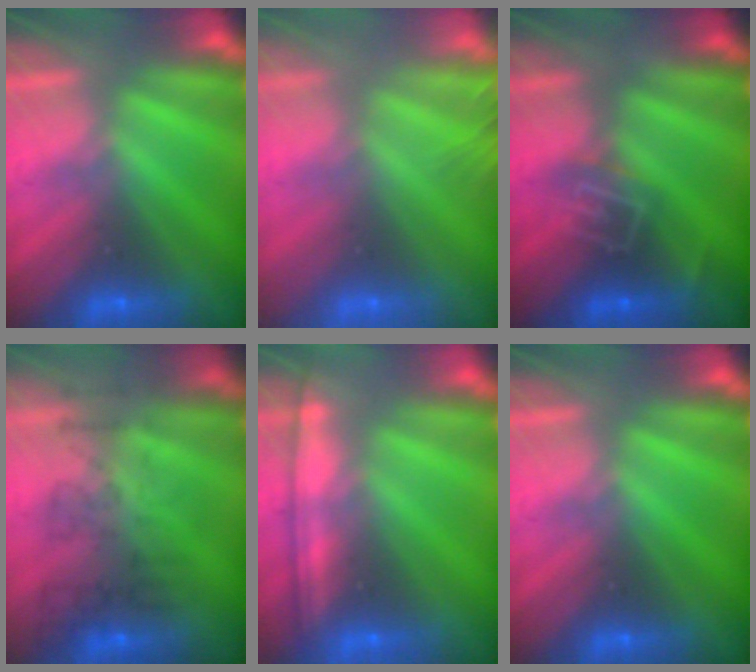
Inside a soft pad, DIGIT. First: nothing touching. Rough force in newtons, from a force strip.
{"total": 7.8}
{"total": 2.7}
{"total": 4.4}
{"total": 1.1}
{"total": 0.0}